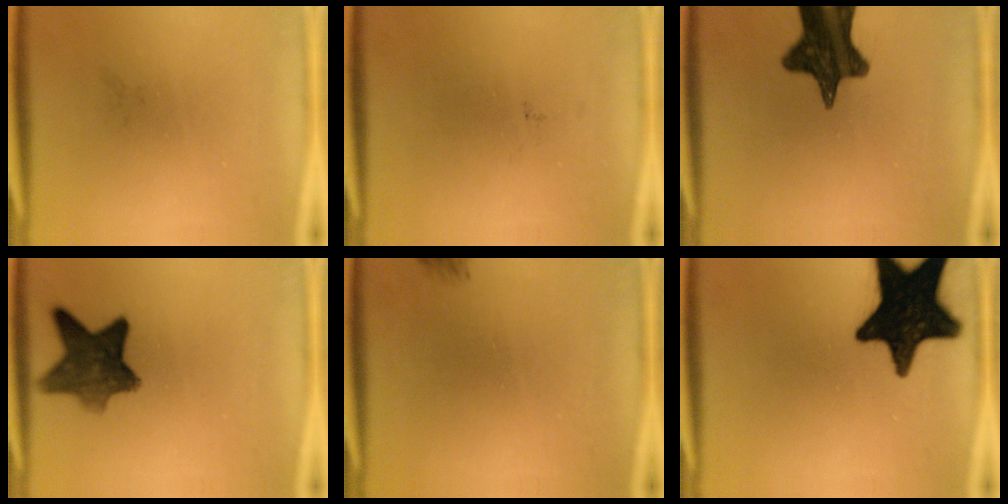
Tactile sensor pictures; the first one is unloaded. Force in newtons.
{"total": 0.0}
{"total": 14.2}
{"total": 9.2}
{"total": 1.2}
{"total": 19.3}